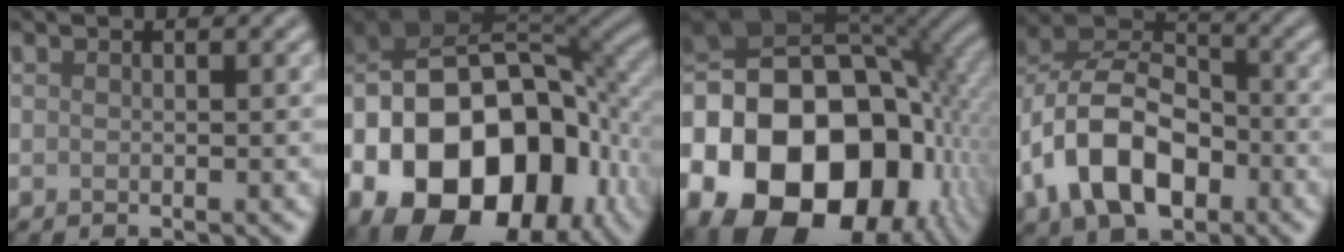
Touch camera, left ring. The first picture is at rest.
{"total": 19.8, "force": [-7.2, 13.1, 13.0], "torque": [-0.240, 0.008, -0.120]}
{"total": 22.1, "force": [-6.7, 15.5, 14.4], "torque": [-0.281, -0.008, -0.106]}
{"total": 10.5, "force": [-3.8, 6.5, 7.3], "torque": [-0.144, 0.008, -0.081]}